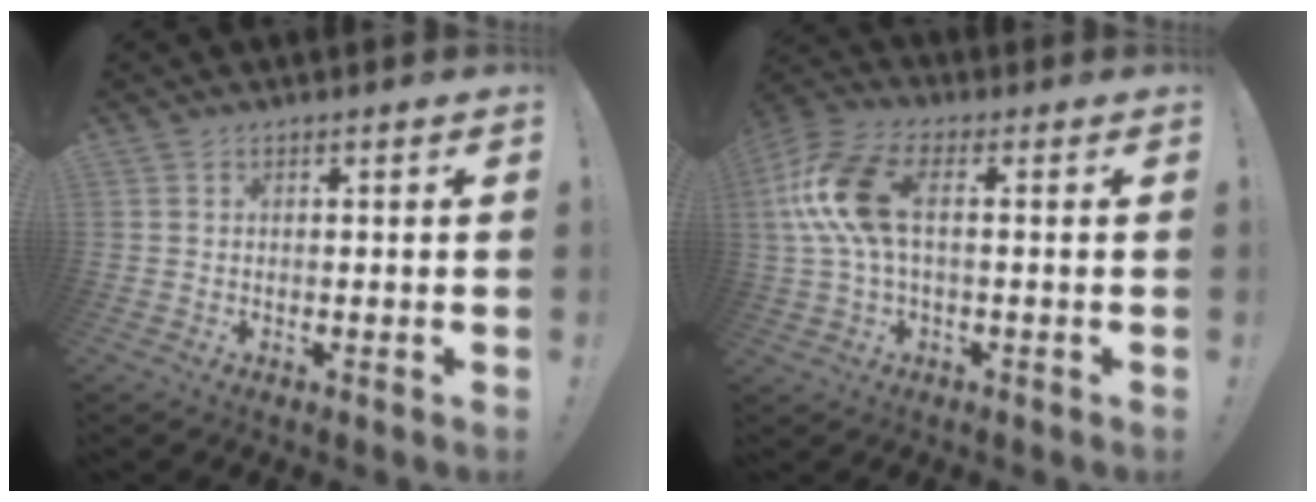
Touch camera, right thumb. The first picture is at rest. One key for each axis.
{"total": 14.7, "fx": 1.7, "fy": 7.4, "fz": 12.6, "tx": -0.261, "ty": 0.011, "tz": 0.035}